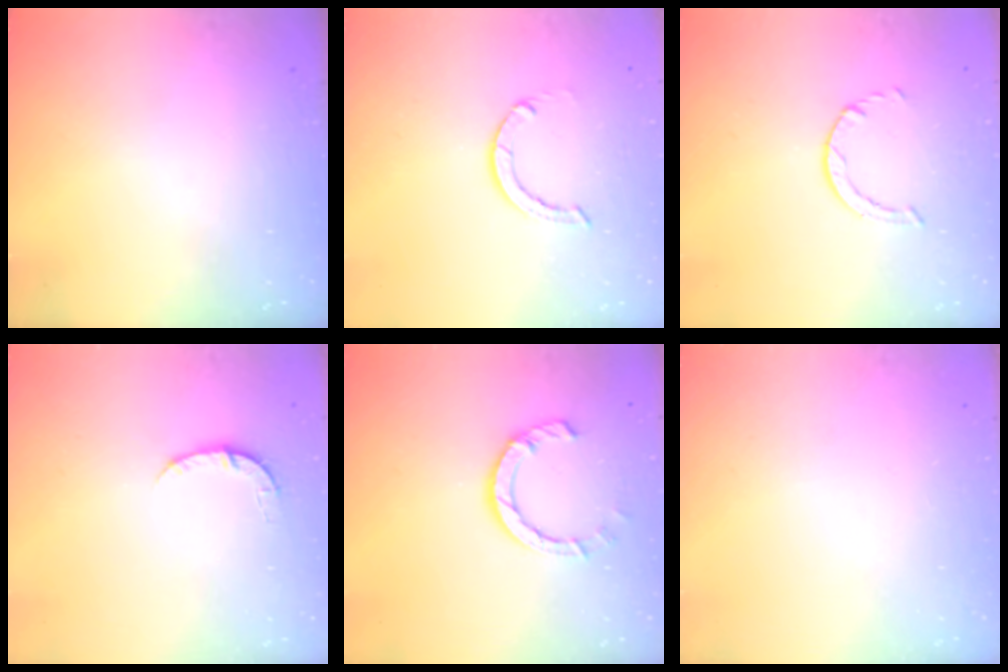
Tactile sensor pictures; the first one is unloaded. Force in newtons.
{"total": 3.4, "press": 3.4, "slide": 0.3}
{"total": 0.8, "press": 0.7, "slide": 0.1}
{"total": 3.5, "press": 3.5, "slide": 0.5}
{"total": 7.1, "press": 7.0, "slide": 1.1}
{"total": 0.0}